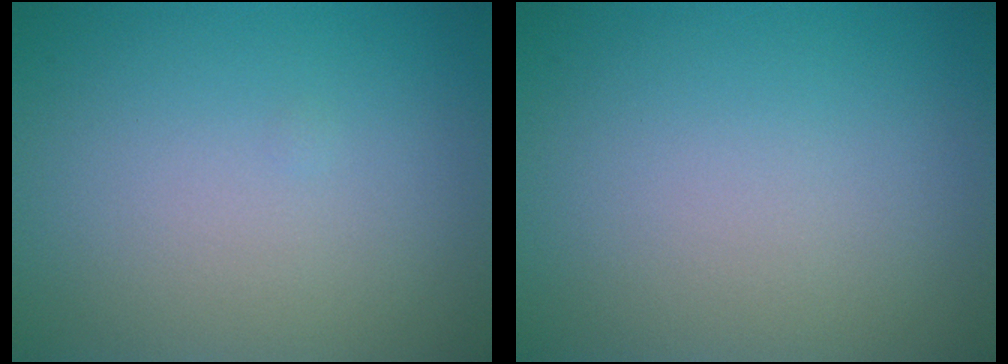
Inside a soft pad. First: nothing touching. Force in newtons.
{"total": 0.0}